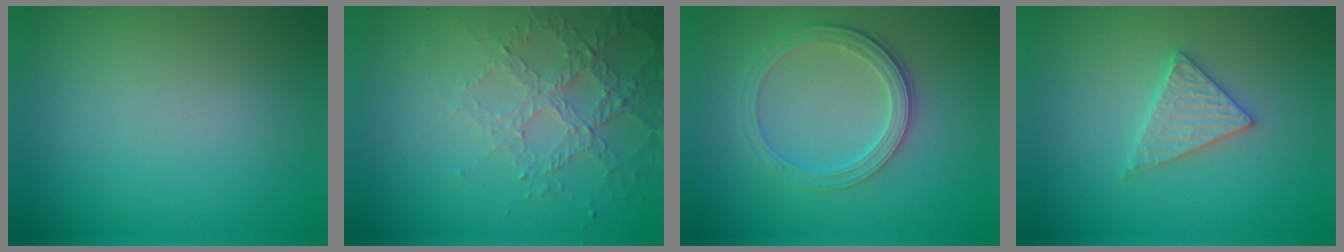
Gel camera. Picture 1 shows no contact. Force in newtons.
{"total": 3.2, "press": 2.9, "slide": 1.4}
{"total": 3.7, "press": 2.9, "slide": 2.4}
{"total": 2.6, "press": 2.6, "slide": 0.3}